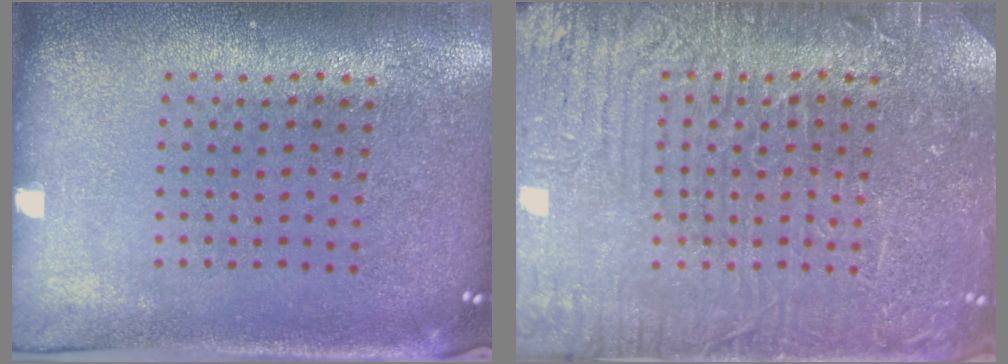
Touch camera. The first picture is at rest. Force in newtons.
{"total": 4.5, "press": 4.5, "slide": 0.6}